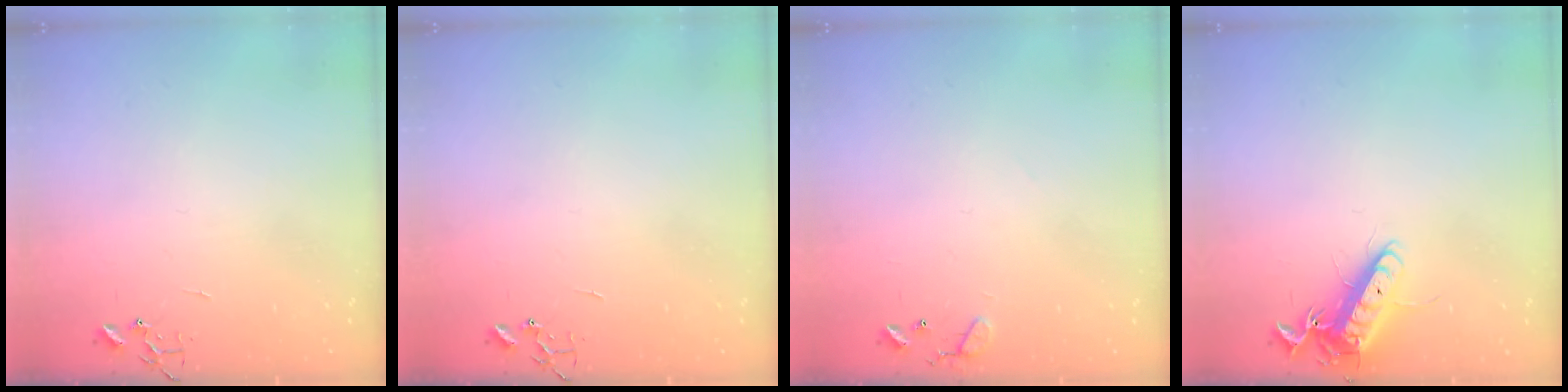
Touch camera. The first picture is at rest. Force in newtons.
{"total": 0.0}
{"total": 9.1, "press": 9.0, "slide": 0.7}
{"total": 12.6, "press": 12.6, "slide": 1.4}